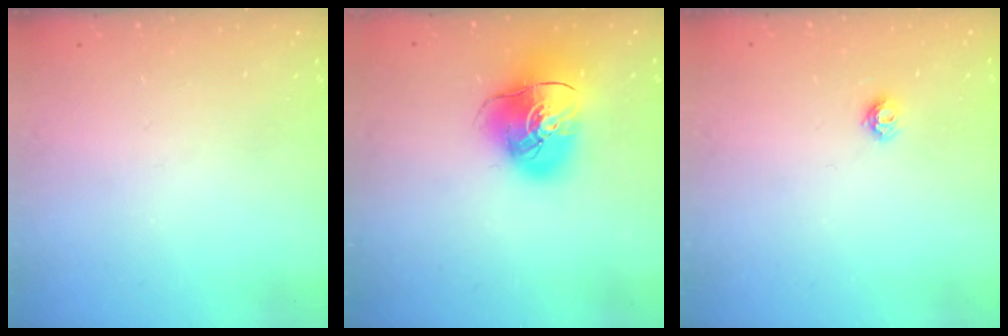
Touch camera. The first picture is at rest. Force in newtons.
{"total": 12.3, "press": 12.2, "slide": 1.9}
{"total": 5.8, "press": 5.8, "slide": 0.3}